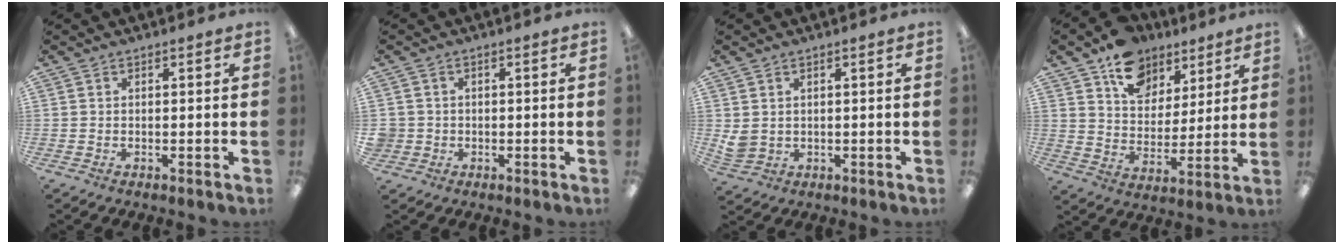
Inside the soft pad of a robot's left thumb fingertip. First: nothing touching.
{"total": 2.2, "force": [-0.2, 2.2, 0.2], "torque": [-0.006, 0.004, -0.006]}
{"total": 3.3, "force": [1.5, 2.6, 1.4], "torque": [-0.031, 0.000, 0.030]}
{"total": 12.8, "force": [8.8, 8.5, 3.8], "torque": [-0.054, -0.052, 0.165]}